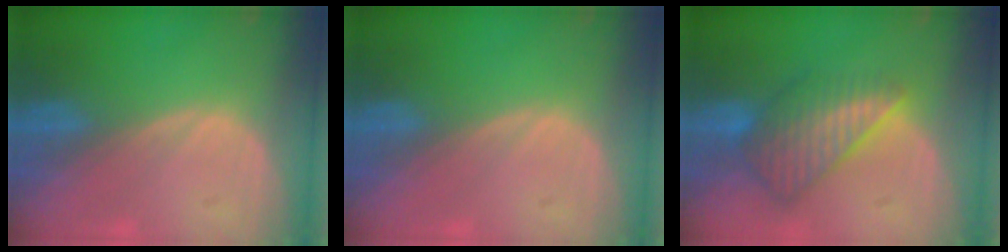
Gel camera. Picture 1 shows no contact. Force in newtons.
{"total": 0.0}
{"total": 8.1, "press": 7.2, "slide": 3.8}